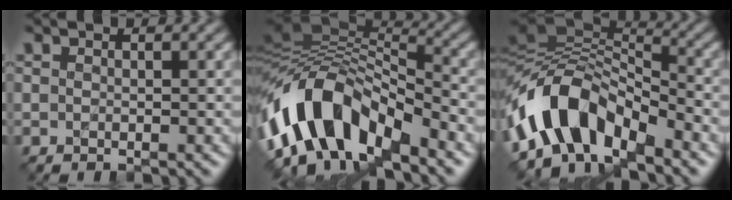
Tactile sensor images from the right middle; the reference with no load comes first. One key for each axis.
{"total": 11.5, "fx": -5.3, "fy": 6.1, "fz": 8.2, "tx": -0.147, "ty": 0.019, "tz": -0.107}
{"total": 8.5, "fx": -4.3, "fy": 4.7, "fz": 5.6, "tx": -0.086, "ty": 0.015, "tz": -0.088}